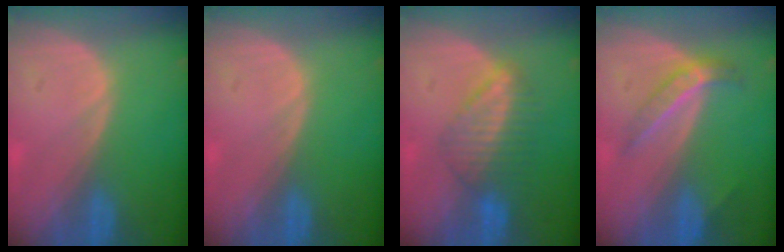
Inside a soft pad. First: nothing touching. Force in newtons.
{"total": 0.0}
{"total": 6.4, "press": 6.0, "slide": 2.0}
{"total": 4.2, "press": 4.0, "slide": 1.1}